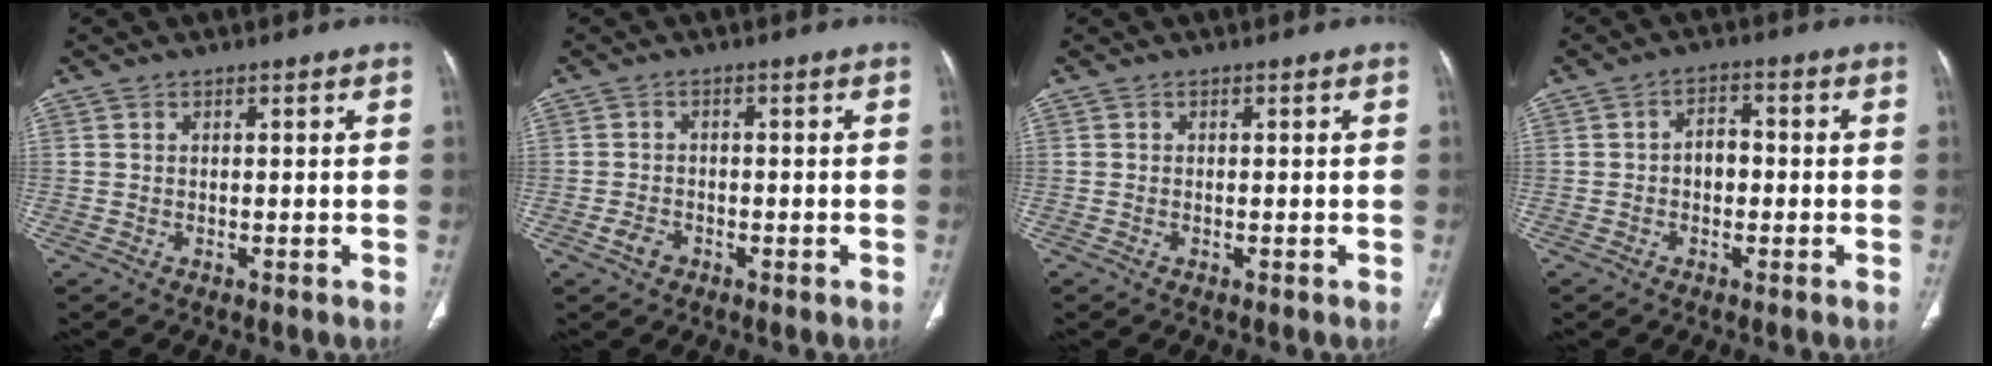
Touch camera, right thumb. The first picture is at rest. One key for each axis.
{"total": 2.3, "fx": -1.1, "fy": 1.7, "fz": 1.1, "tx": -0.021, "ty": 0.008, "tz": -0.019}
{"total": 0.0}
{"total": 3.7, "fx": -0.5, "fy": 2.6, "fz": 2.6, "tx": -0.027, "ty": 0.016, "tz": -0.014}